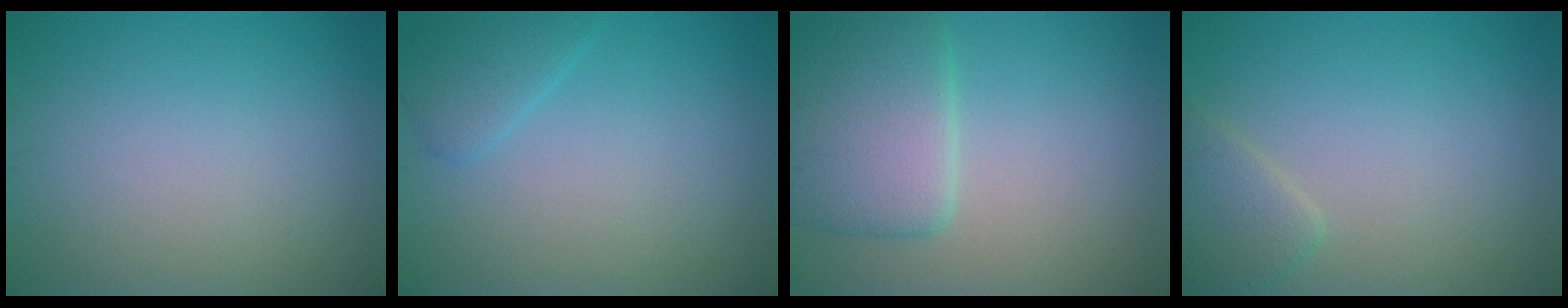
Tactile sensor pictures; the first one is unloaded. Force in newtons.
{"total": 1.8, "press": 1.8, "slide": 0.1}
{"total": 5.4, "press": 5.4, "slide": 0.3}
{"total": 2.3, "press": 2.3, "slide": 0.2}